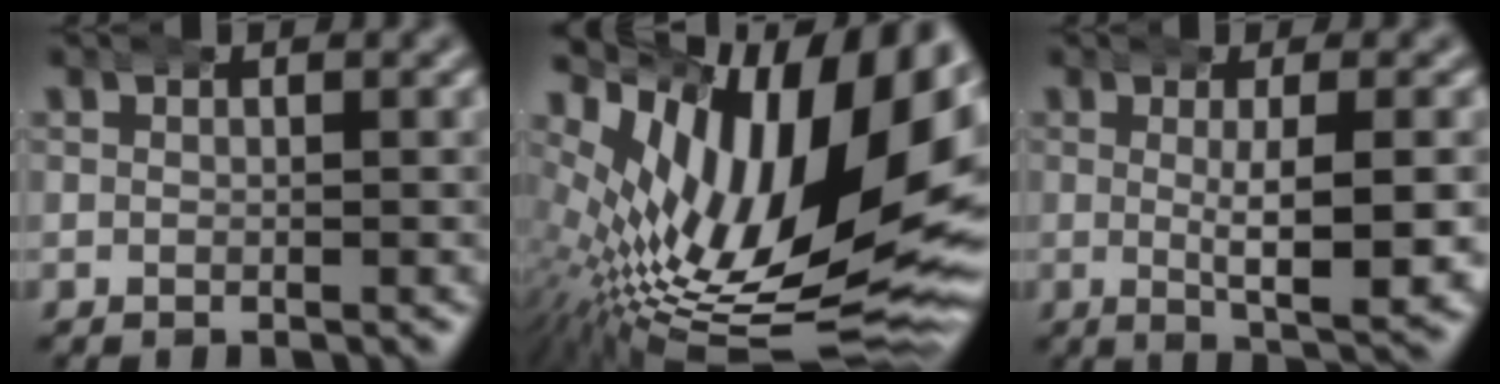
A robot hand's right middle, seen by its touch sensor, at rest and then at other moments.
{"total": 18.8, "force": [0.3, 9.1, 16.5], "torque": [-0.247, -0.010, 0.021]}
{"total": 5.7, "force": [-0.5, 0.7, 5.6], "torque": [-0.088, -0.009, -0.002]}